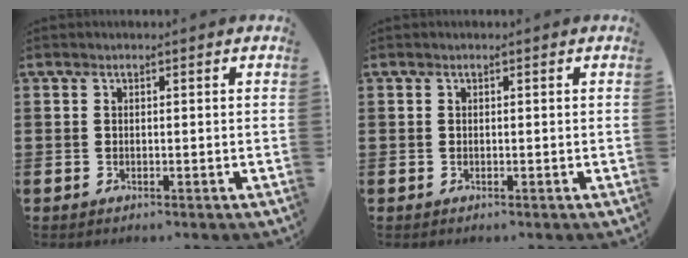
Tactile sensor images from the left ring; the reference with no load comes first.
{"total": 0.0}